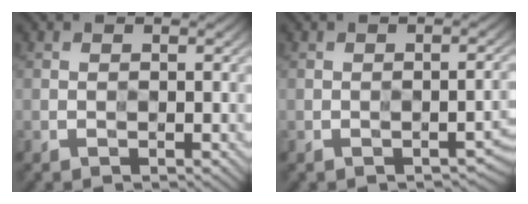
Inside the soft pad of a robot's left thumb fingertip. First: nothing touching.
{"total": 3.2, "force": [-1.6, 1.5, 2.3], "torque": [-0.017, -0.008, -0.016]}